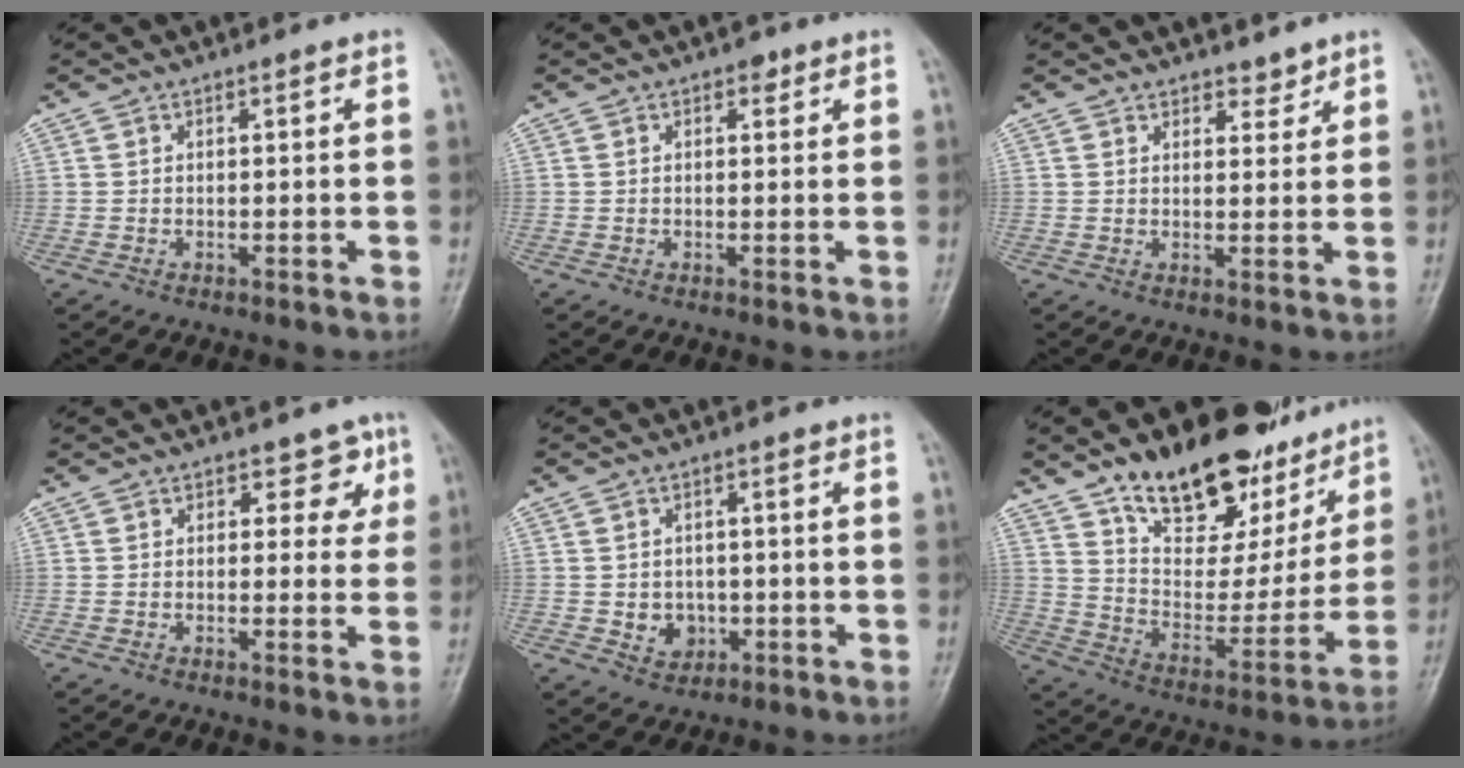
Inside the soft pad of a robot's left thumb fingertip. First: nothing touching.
{"total": 1.5, "force": [0.8, 1.0, 0.8], "torque": [0.002, -0.001, 0.007]}
{"total": 2.8, "force": [2.4, 1.4, 0.6], "torque": [0.012, -0.016, 0.033]}
{"total": 4.2, "force": [1.9, 3.1, 2.0], "torque": [0.014, -0.005, 0.017]}
{"total": 4.5, "force": [-0.8, 3.9, 2.0], "torque": [-0.011, 0.003, -0.005]}
{"total": 25.6, "force": [16.9, 12.7, 14.4], "torque": [-0.166, -0.060, 0.270]}